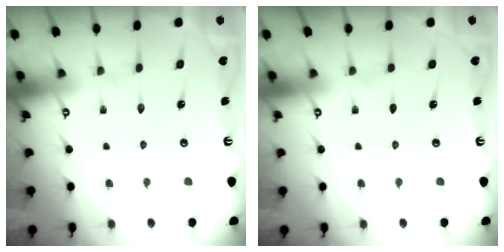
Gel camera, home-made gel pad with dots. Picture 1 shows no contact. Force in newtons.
{"total": 0.0}